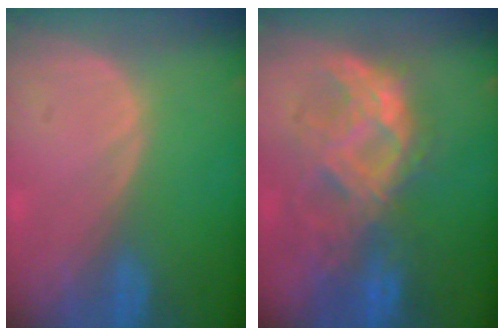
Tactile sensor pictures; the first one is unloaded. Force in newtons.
{"total": 9.0, "press": 8.7, "slide": 2.5}